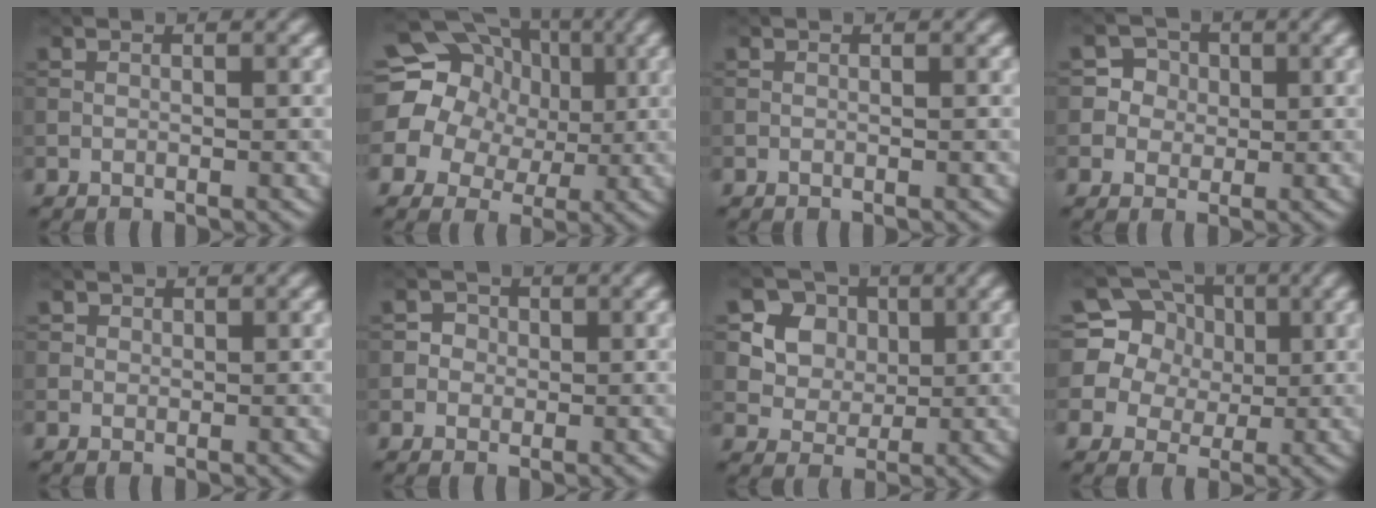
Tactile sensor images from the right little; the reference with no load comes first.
{"total": 17.1, "force": [3.1, 15.5, 6.6], "torque": [-0.156, 0.033, 0.033]}
{"total": 0.0}
{"total": 3.1, "force": [0.6, 3.0, 0.7], "torque": [-0.003, 0.002, 0.018]}
{"total": 0.5, "force": [0.0, 0.4, -0.3], "torque": [0.006, -0.001, 0.010]}
{"total": 1.3, "force": [-0.2, 1.3, 0.1], "torque": [0.008, 0.001, 0.004]}
{"total": 8.1, "force": [3.1, 6.8, 3.2], "torque": [-0.077, 0.014, 0.060]}
{"total": 9.6, "force": [3.2, 8.4, 3.3], "torque": [-0.097, 0.041, 0.051]}